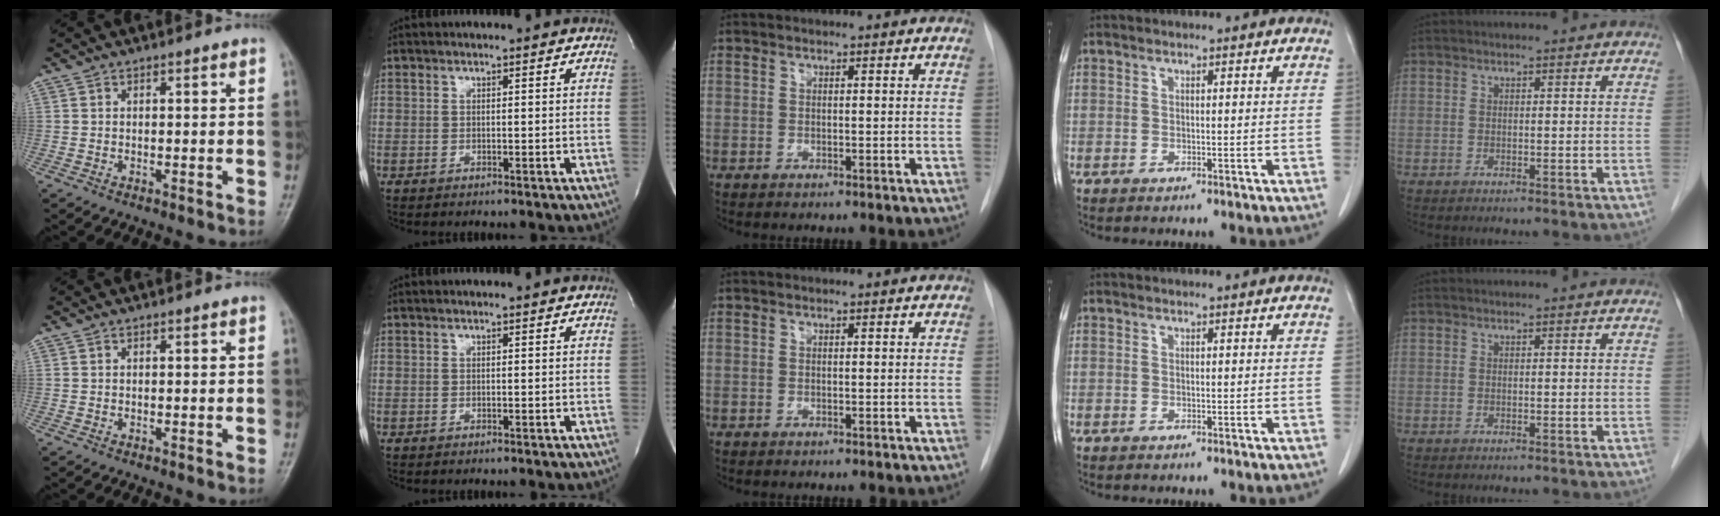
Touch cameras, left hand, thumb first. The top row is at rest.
{}